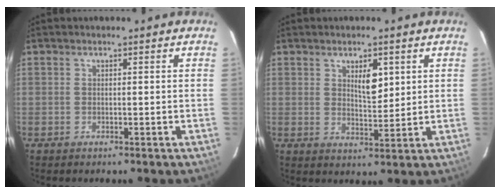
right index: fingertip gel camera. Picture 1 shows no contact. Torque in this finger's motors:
{"motor_torque": [0.49, 0.48, 0.04, 0.05]}